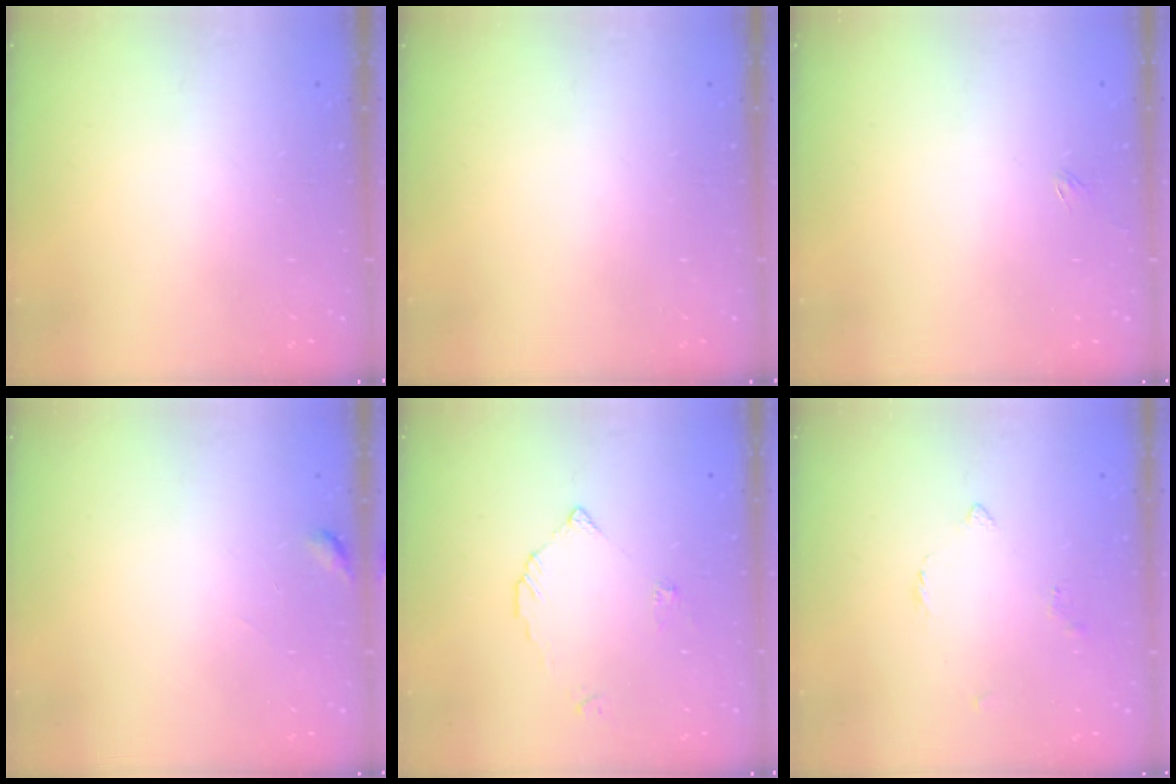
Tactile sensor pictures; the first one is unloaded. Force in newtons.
{"total": 0.0}
{"total": 1.8, "press": 1.7, "slide": 0.3}
{"total": 2.6, "press": 2.5, "slide": 0.3}
{"total": 3.0, "press": 3.0, "slide": 0.3}
{"total": 2.8, "press": 2.7, "slide": 0.7}